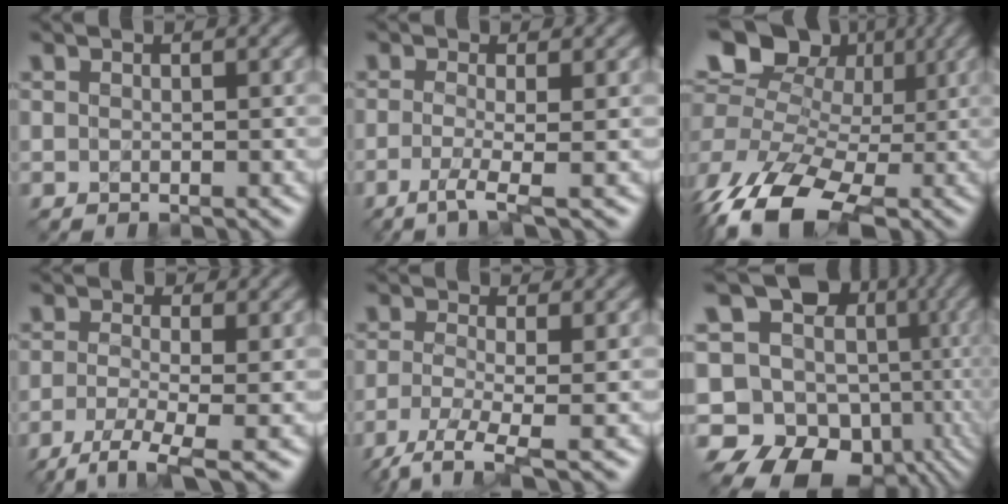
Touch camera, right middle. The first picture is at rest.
{"total": 2.7, "force": [-0.8, 0.6, 2.5], "torque": [-0.049, -0.002, -0.026]}
{"total": 15.2, "force": [-2.6, 10.6, 10.6], "torque": [-0.211, 0.020, -0.040]}
{"total": 4.0, "force": [-1.9, 1.2, 3.3], "torque": [-0.072, -0.003, -0.043]}
{"total": 3.9, "force": [-1.9, 1.0, 3.3], "torque": [-0.073, -0.006, -0.047]}
{"total": 14.8, "force": [0.4, 12.3, 8.2], "torque": [-0.128, -0.012, 0.042]}